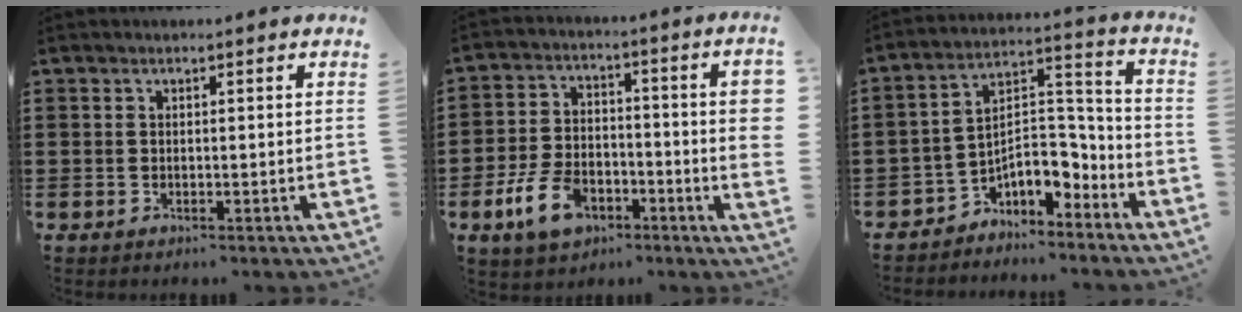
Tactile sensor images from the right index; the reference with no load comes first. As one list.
[{"total": 9.7, "force": [-3.9, 4.7, 7.5], "torque": [-0.160, 0.002, -0.072]}, {"total": 6.9, "force": [-4.5, 3.8, 3.5], "torque": [-0.065, -0.002, -0.089]}]